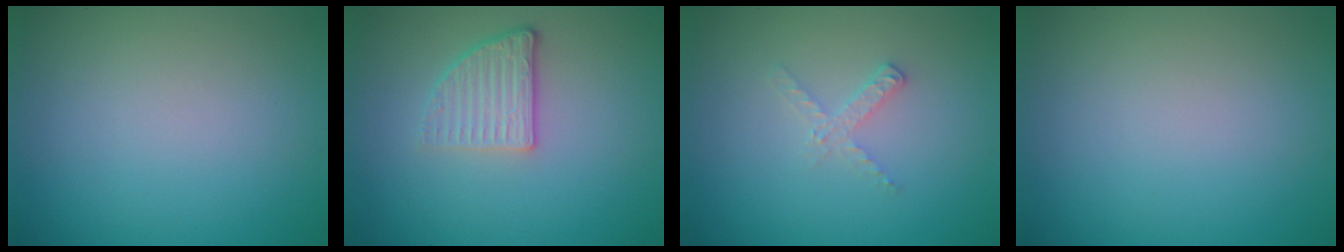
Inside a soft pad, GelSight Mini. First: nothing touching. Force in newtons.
{"total": 3.0, "press": 2.3, "slide": 1.8}
{"total": 1.4, "press": 1.4, "slide": 0.1}
{"total": 0.0}